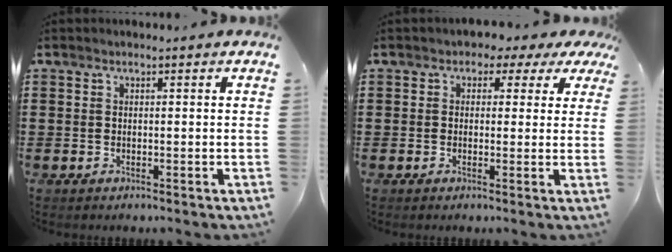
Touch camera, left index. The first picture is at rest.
{"total": 1.9, "force": [0.2, 1.7, 0.9], "torque": [-0.018, 0.007, -0.002]}